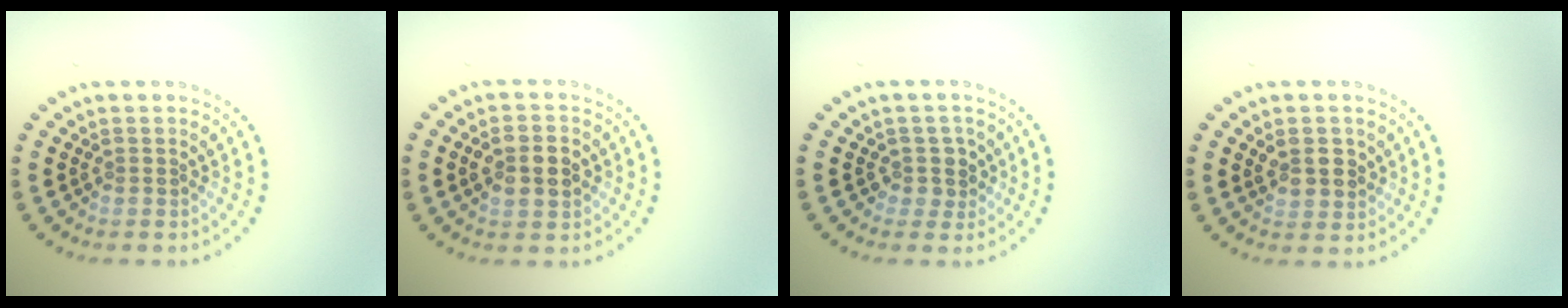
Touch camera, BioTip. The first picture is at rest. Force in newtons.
{"total": 3.1, "press": 3.1, "slide": 0.2}
{"total": 2.0, "press": 1.6, "slide": 1.1}
{"total": 2.5, "press": 2.5, "slide": 0.6}